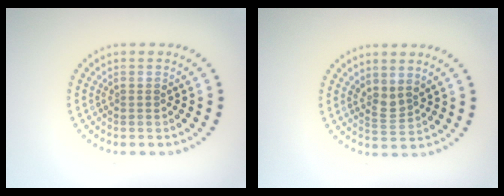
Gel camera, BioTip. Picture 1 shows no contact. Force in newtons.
{"total": 1.8, "press": 1.4, "slide": 1.2}